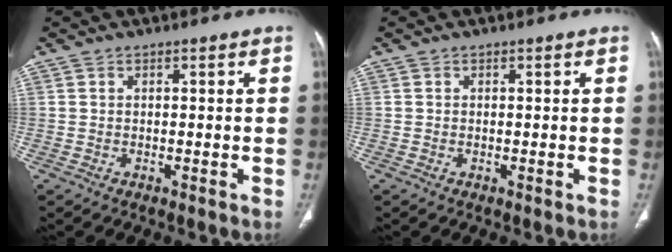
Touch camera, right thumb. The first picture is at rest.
{"total": 0.0}